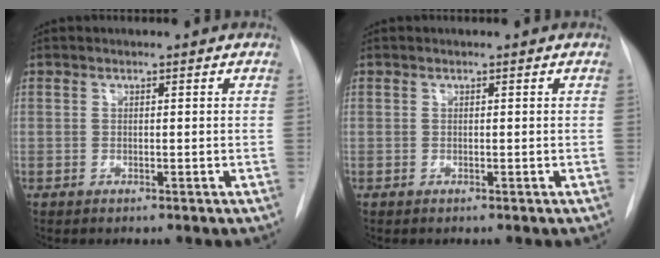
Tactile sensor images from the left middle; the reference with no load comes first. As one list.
[{"total": 0.0}]